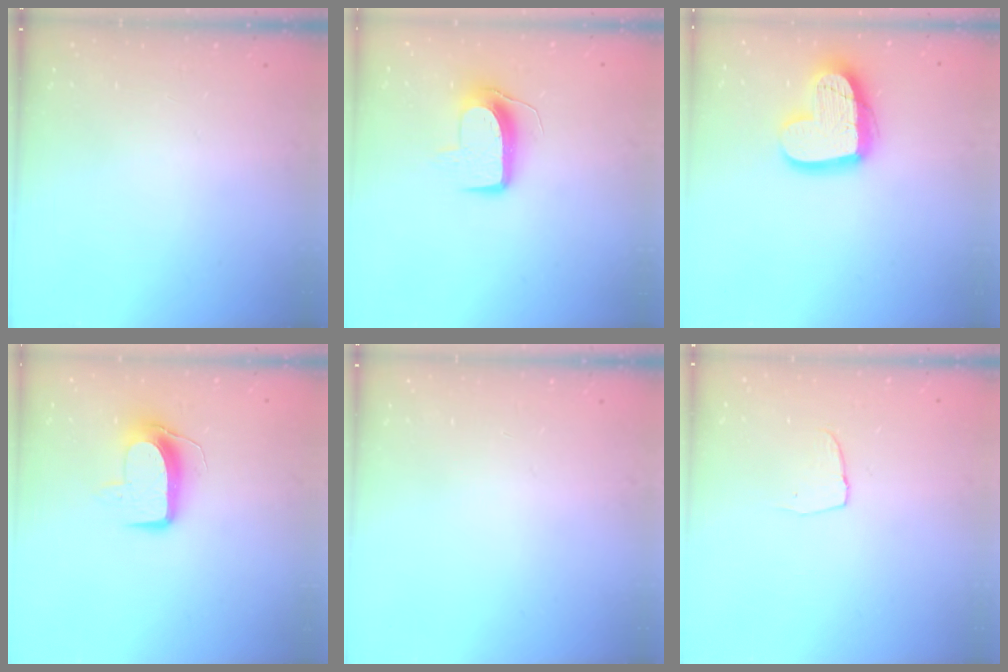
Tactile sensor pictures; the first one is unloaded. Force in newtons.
{"total": 9.6, "press": 9.6, "slide": 0.2}
{"total": 17.8, "press": 17.7, "slide": 1.4}
{"total": 10.0, "press": 10.0, "slide": 0.5}
{"total": 0.0}
{"total": 4.3, "press": 4.3, "slide": 0.3}